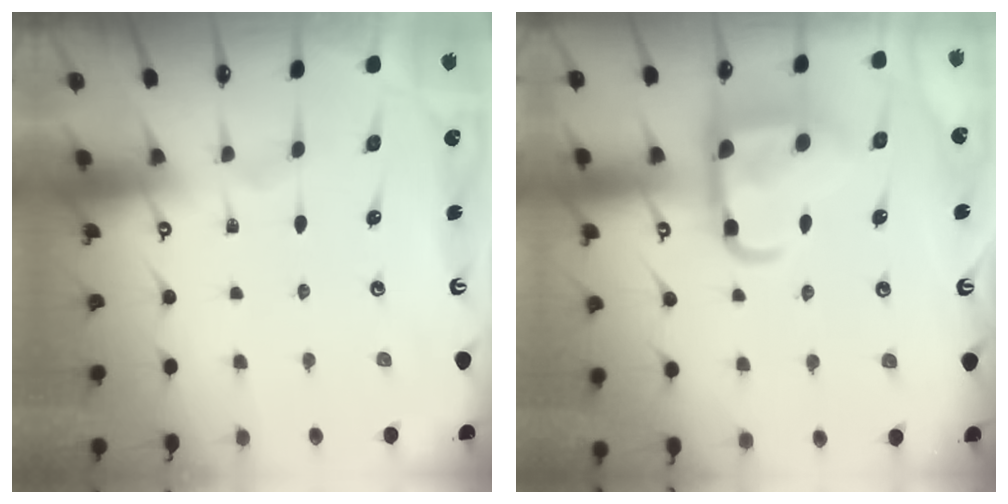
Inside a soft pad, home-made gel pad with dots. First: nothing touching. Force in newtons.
{"total": 14.5, "press": 14.5, "slide": 1.4}